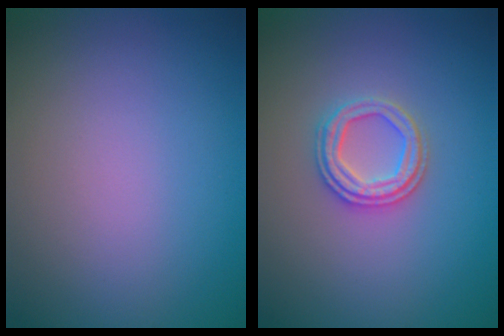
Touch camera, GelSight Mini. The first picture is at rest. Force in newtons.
{"total": 2.8, "press": 2.6, "slide": 1.0}